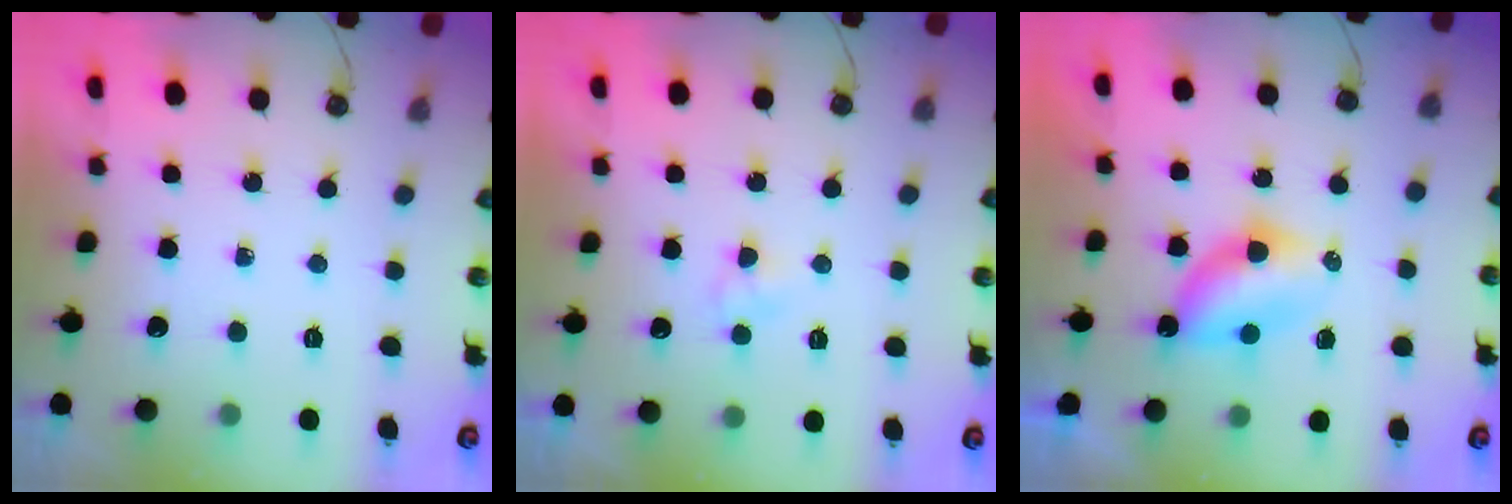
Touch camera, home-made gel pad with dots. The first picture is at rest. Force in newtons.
{"total": 3.0, "press": 2.9, "slide": 0.4}
{"total": 7.8, "press": 6.5, "slide": 4.3}